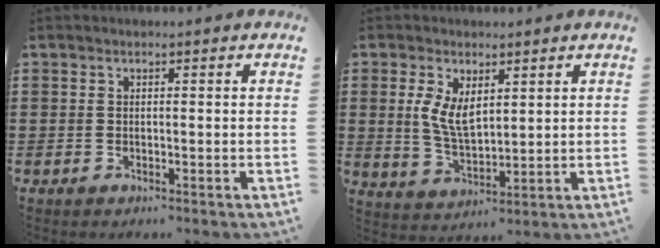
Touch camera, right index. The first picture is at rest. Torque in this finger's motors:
{"motor_torque": [0.47, 0.38, 0.48, 0.11]}